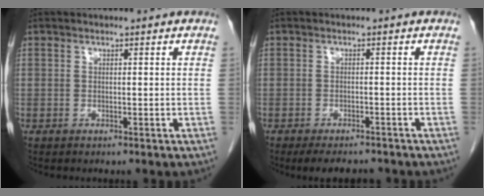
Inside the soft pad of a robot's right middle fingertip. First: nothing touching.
{"total": 6.2, "force": [-5.4, 1.9, 2.6], "torque": [-0.034, -0.006, -0.073]}